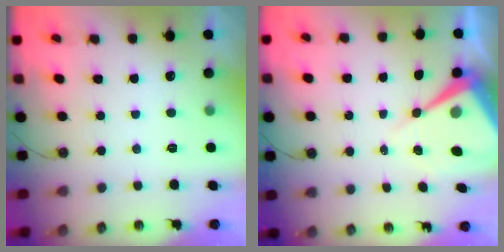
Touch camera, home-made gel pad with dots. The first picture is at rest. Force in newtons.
{"total": 9.9, "press": 9.8, "slide": 1.0}